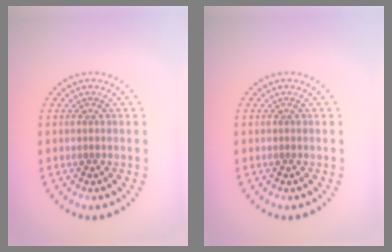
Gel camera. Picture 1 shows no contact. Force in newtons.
{"total": 0.0}